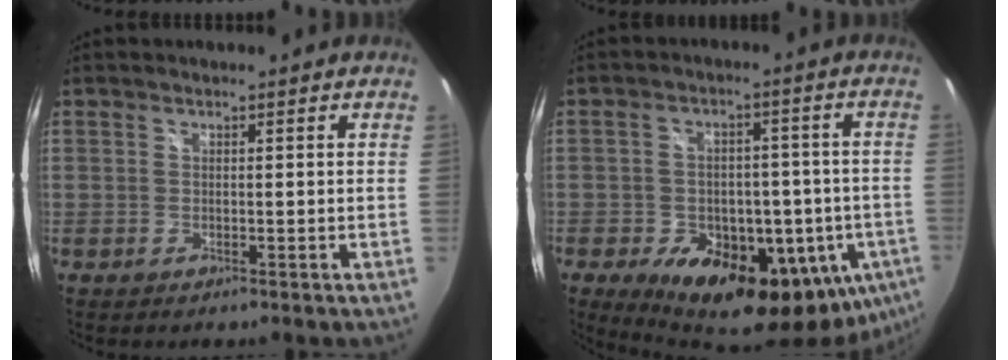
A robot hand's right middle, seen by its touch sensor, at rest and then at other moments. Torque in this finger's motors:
{"motor_torque": [0.43, -0.35, 0.60, 0.16]}